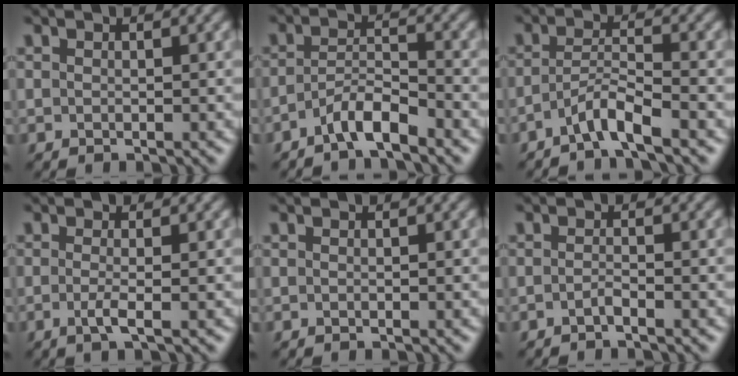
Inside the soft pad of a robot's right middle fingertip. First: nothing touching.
{"total": 3.2, "force": [-2.4, 0.6, 2.0], "torque": [-0.035, 0.008, -0.050]}
{"total": 2.9, "force": [-2.1, 0.2, 2.0], "torque": [-0.037, 0.006, -0.048]}
{"total": 1.9, "force": [-0.4, 0.5, 1.8], "torque": [-0.034, -0.006, -0.013]}
{"total": 0.0}
{"total": 0.9, "force": [-0.6, 0.1, 0.6], "torque": [-0.012, 0.003, -0.013]}